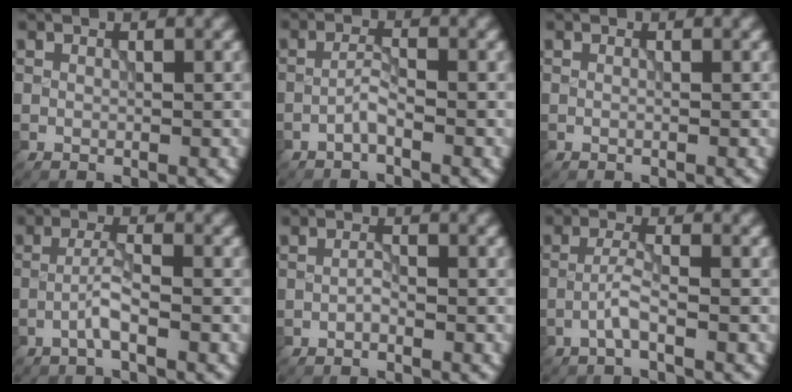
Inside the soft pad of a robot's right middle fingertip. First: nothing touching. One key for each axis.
{"total": 1.5, "fx": -1.1, "fy": 0.1, "fz": 1.0, "tx": -0.019, "ty": 0.007, "tz": -0.025}
{"total": 0.0}
{"total": 2.1, "fx": -1.1, "fy": 0.1, "fz": 1.8, "tx": -0.036, "ty": 0.010, "tz": -0.027}
{"total": 0.8, "fx": -0.5, "fy": 0.2, "fz": 0.6, "tx": -0.012, "ty": 0.002, "tz": -0.011}
{"total": 2.0, "fx": -1.1, "fy": 0.2, "fz": 1.7, "tx": -0.035, "ty": 0.009, "tz": -0.028}